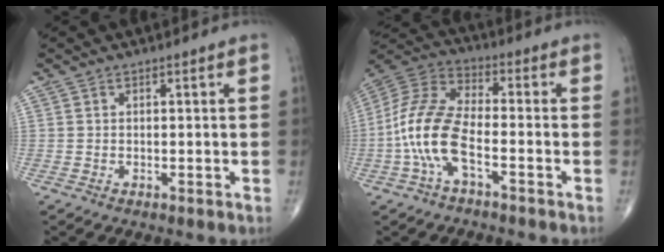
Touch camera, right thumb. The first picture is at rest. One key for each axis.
{"total": 13.1, "fx": -4.0, "fy": 5.7, "fz": 11.1, "tx": -0.242, "ty": 0.038, "tz": -0.084}